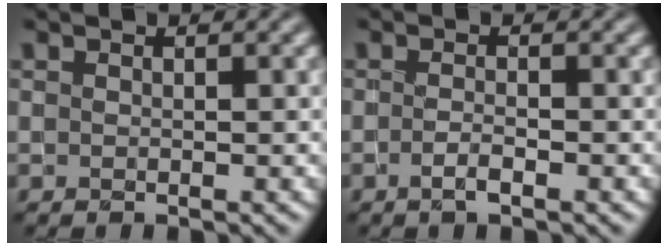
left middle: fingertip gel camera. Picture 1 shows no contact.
{"total": 1.5, "force": [-0.7, 0.4, 1.2], "torque": [-0.023, -0.002, -0.015]}